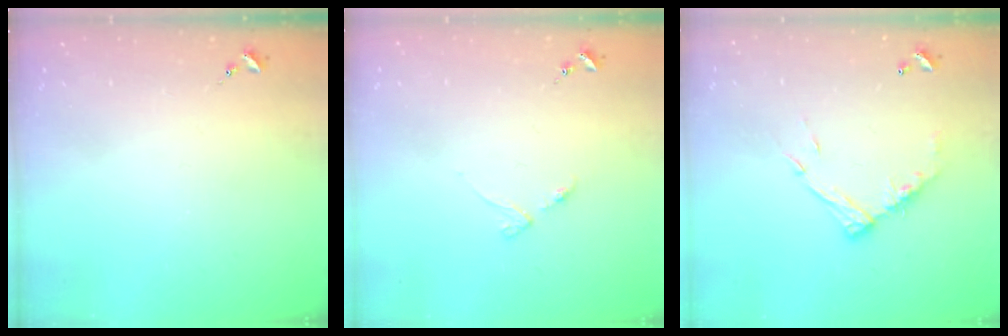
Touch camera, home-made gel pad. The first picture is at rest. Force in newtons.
{"total": 3.5, "press": 3.5, "slide": 0.4}
{"total": 12.1, "press": 12.1, "slide": 1.1}